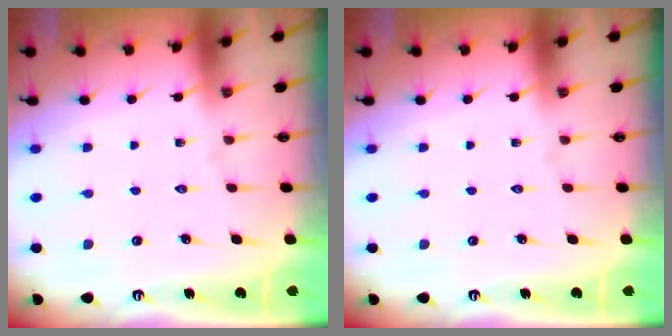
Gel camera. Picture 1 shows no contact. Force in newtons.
{"total": 0.0}